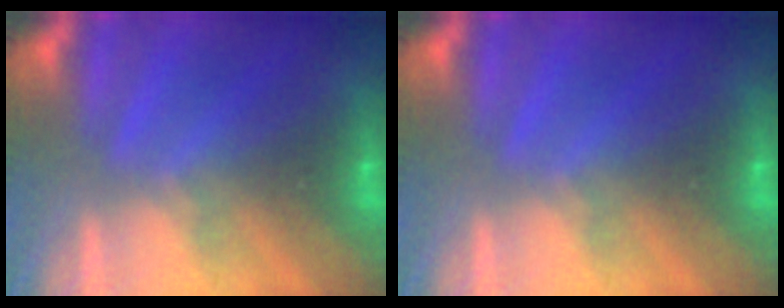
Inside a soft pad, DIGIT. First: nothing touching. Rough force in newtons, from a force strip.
{"total": 0.0}